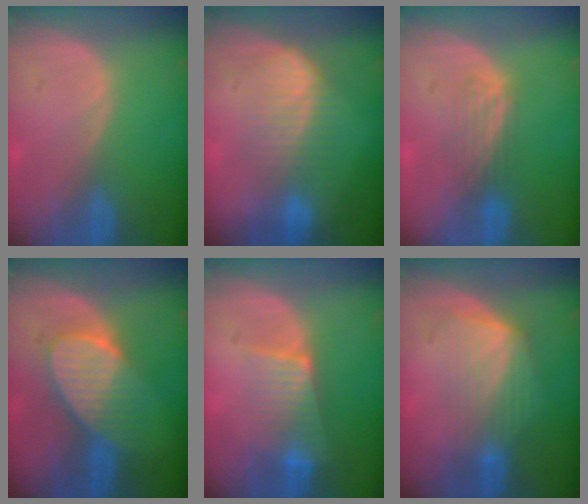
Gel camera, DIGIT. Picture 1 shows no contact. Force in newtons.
{"total": 6.9, "press": 6.6, "slide": 1.8}
{"total": 3.5, "press": 3.2, "slide": 1.4}
{"total": 7.3, "press": 7.3, "slide": 0.7}
{"total": 6.3, "press": 5.6, "slide": 3.0}
{"total": 6.3, "press": 6.1, "slide": 1.6}